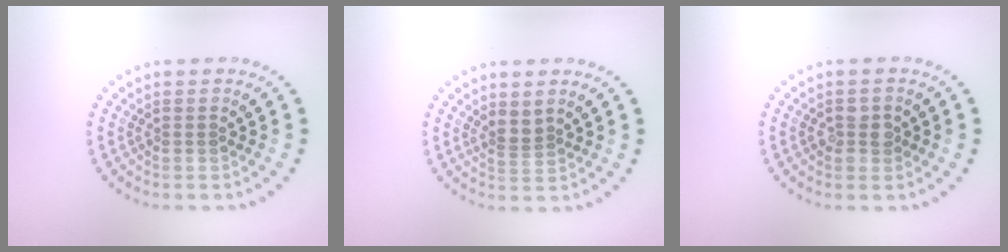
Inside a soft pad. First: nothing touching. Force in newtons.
{"total": 1.3, "press": 0.8, "slide": 1.1}
{"total": 2.0, "press": 1.9, "slide": 0.4}